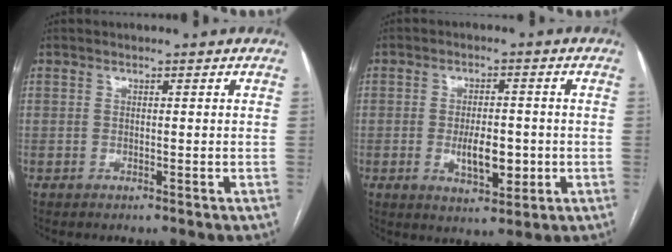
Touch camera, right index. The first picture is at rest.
{"total": 6.7, "force": [-1.3, 2.8, 5.9], "torque": [-0.101, -0.002, -0.012]}